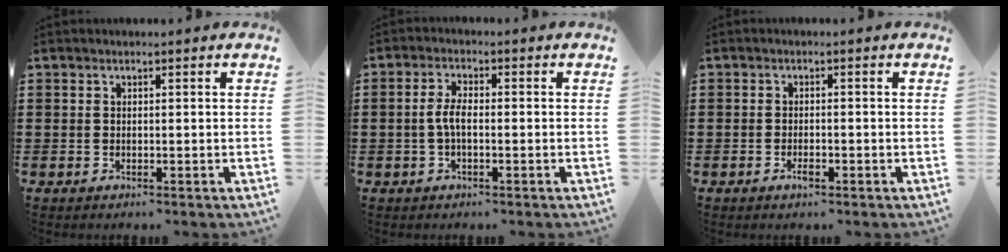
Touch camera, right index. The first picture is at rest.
{"total": 3.5, "force": [-0.6, 1.2, 3.3], "torque": [-0.081, -0.004, -0.019]}
{"total": 1.8, "force": [-1.0, 0.5, 1.4], "torque": [-0.026, -0.001, -0.018]}